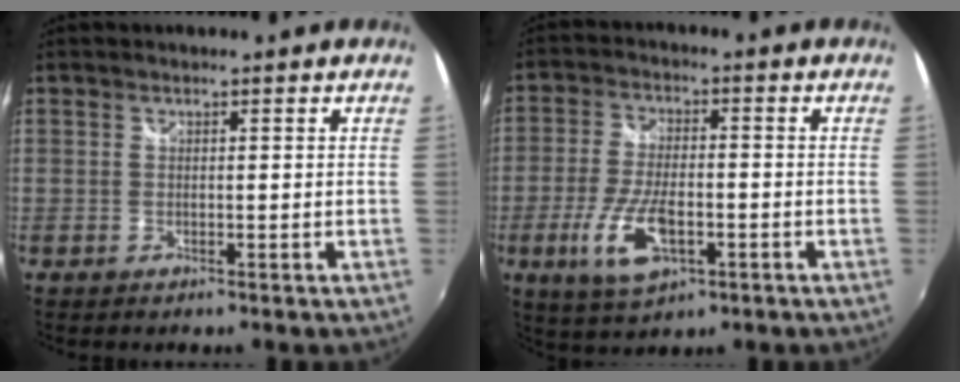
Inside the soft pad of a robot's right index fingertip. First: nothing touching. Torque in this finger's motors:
{"motor_torque": [1.56, -0.33, 0.51, 0.08]}